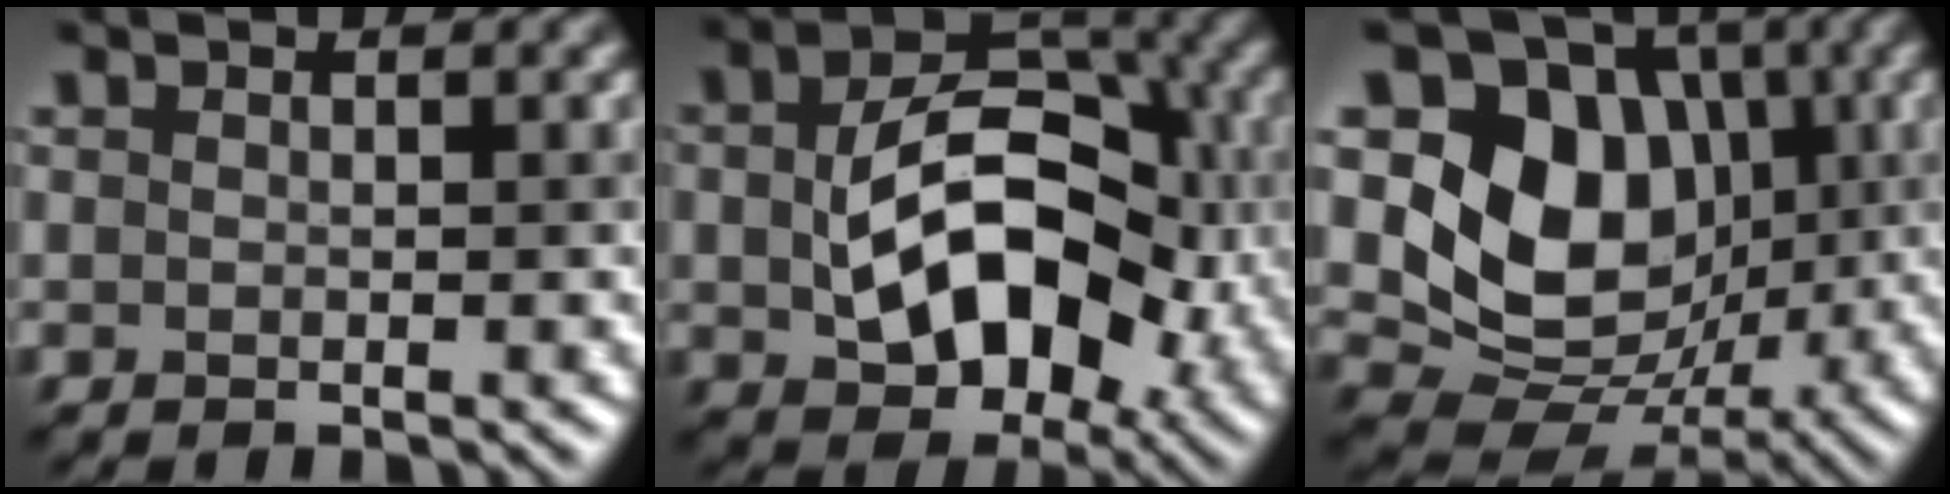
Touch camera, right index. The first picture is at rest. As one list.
[{"total": 11.4, "force": [-0.4, 7.4, 8.6], "torque": [-0.145, -0.001, 0.002]}, {"total": 9.7, "force": [1.6, 7.9, 5.3], "torque": [-0.090, -0.019, 0.022]}]